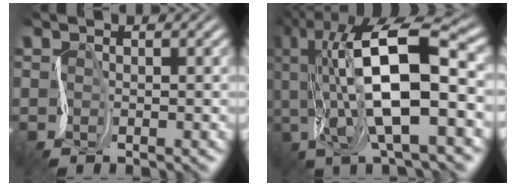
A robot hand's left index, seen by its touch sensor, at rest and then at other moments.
{"total": 11.7, "force": [1.6, 4.0, 10.9], "torque": [-0.224, 0.016, 0.028]}